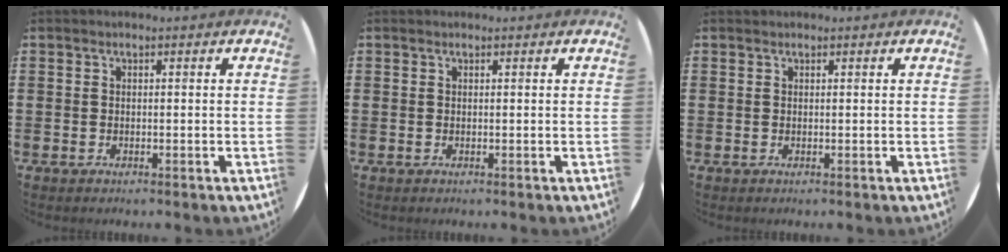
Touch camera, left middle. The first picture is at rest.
{"total": 0.0}
{"total": 0.0}